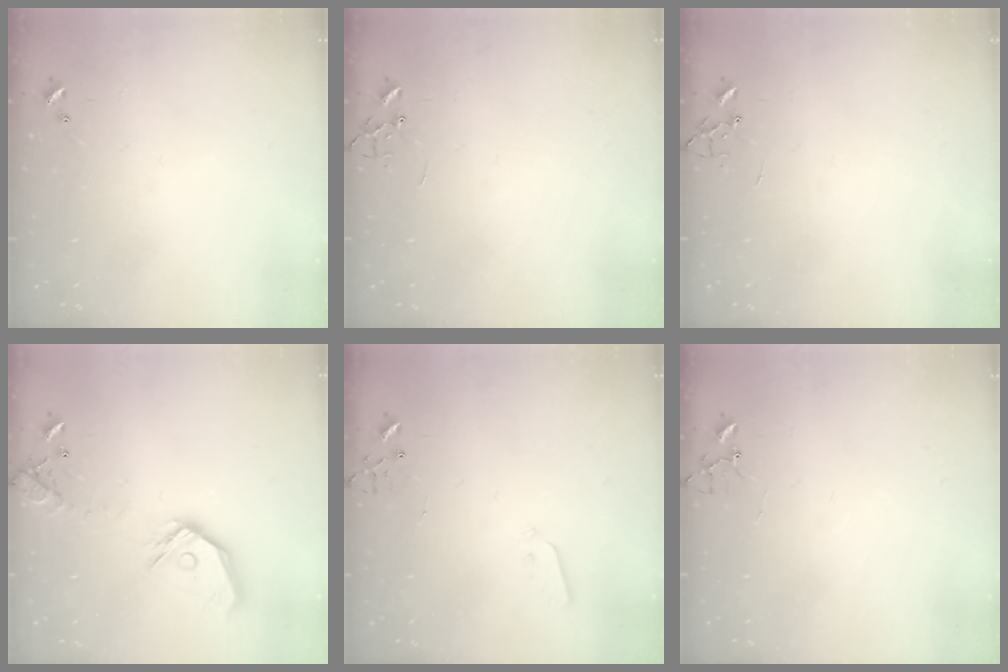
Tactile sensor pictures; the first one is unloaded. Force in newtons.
{"total": 0.0}
{"total": 0.0}
{"total": 16.5, "press": 16.3, "slide": 2.4}
{"total": 2.5, "press": 2.5, "slide": 0.4}
{"total": 3.4, "press": 3.4, "slide": 0.3}